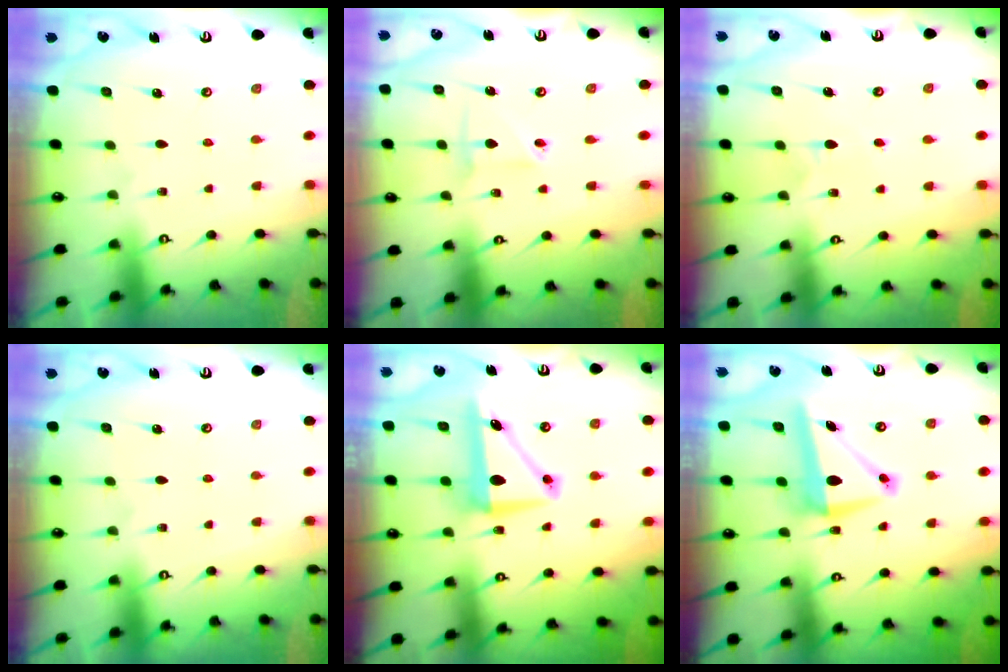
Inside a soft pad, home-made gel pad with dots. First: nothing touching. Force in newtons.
{"total": 3.2, "press": 3.2, "slide": 0.2}
{"total": 5.5, "press": 5.5, "slide": 0.5}
{"total": 0.0}
{"total": 8.4, "press": 7.8, "slide": 3.1}
{"total": 7.9, "press": 7.7, "slide": 1.6}